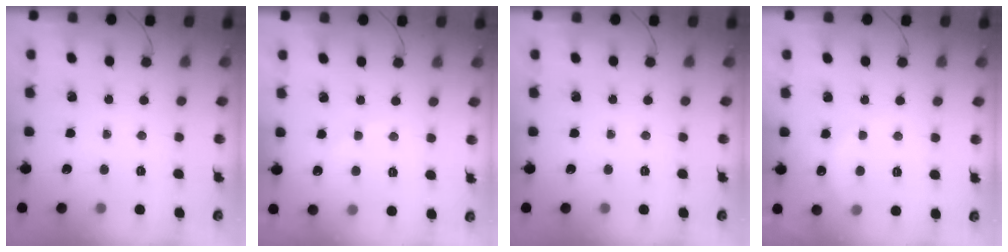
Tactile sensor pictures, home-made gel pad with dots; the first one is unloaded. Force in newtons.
{"total": 5.6, "press": 5.6, "slide": 1.0}
{"total": 0.0}
{"total": 6.2, "press": 6.0, "slide": 1.2}